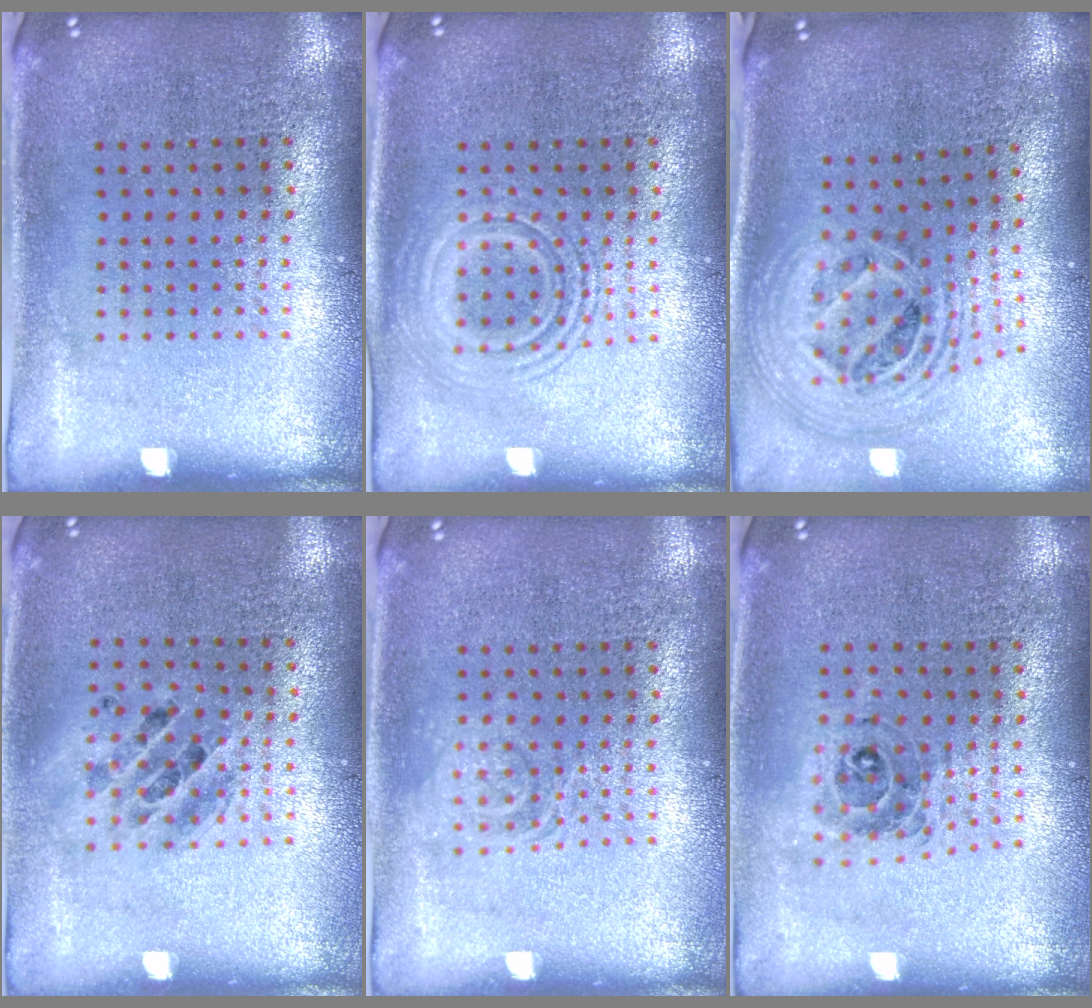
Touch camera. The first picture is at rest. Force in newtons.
{"total": 2.6, "press": 2.6, "slide": 0.4}
{"total": 2.5, "press": 1.8, "slide": 1.7}
{"total": 1.3, "press": 1.2, "slide": 0.5}
{"total": 1.6, "press": 1.6, "slide": 0.3}
{"total": 0.5, "press": 0.5, "slide": 0.0}